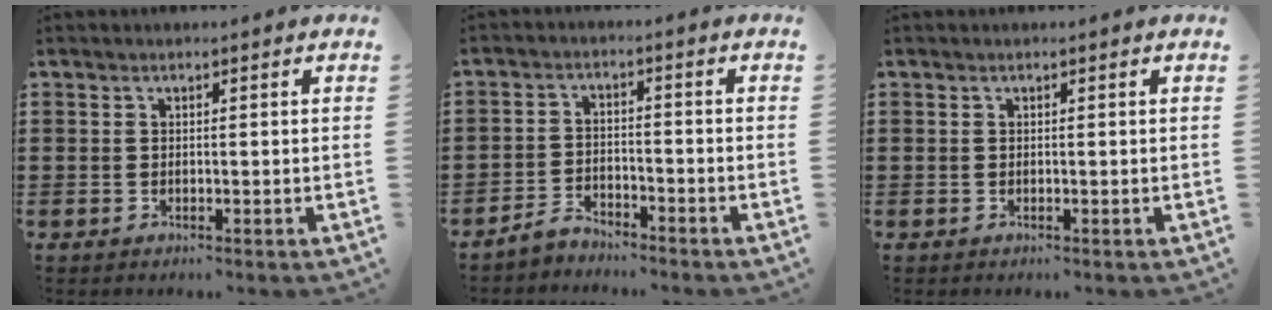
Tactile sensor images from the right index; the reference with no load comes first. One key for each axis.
{"total": 3.2, "fx": -3.1, "fy": 0.5, "fz": 0.2, "tx": -0.010, "ty": 0.007, "tz": -0.066}
{"total": 0.0}